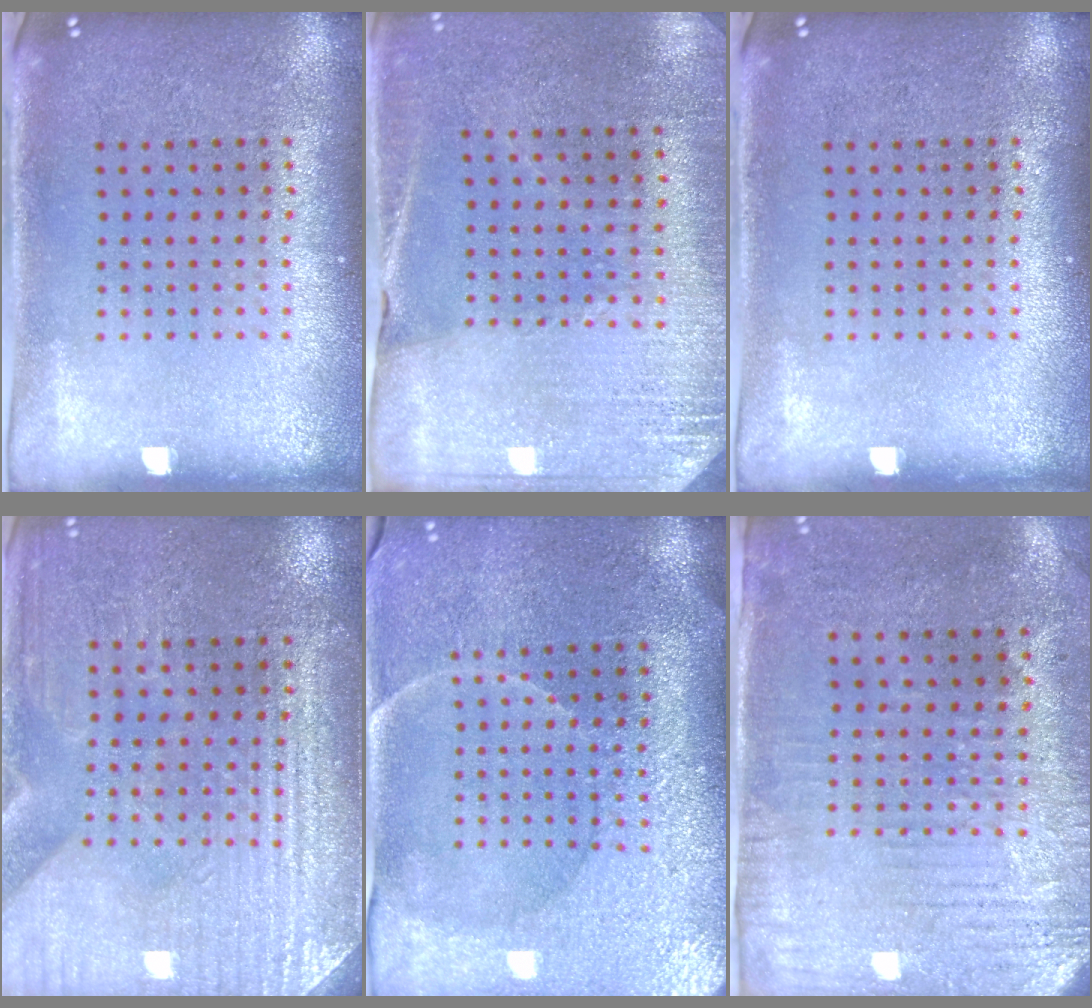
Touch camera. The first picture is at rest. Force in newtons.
{"total": 2.7, "press": 2.6, "slide": 0.7}
{"total": 0.0}
{"total": 3.2, "press": 3.1, "slide": 0.5}
{"total": 3.7, "press": 3.4, "slide": 1.4}
{"total": 3.0, "press": 2.5, "slide": 1.6}